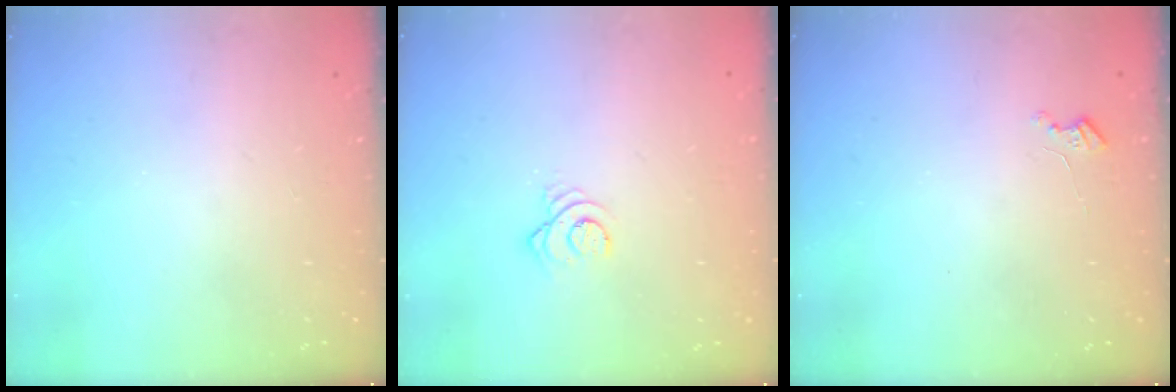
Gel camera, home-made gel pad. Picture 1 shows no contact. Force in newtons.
{"total": 3.3, "press": 3.3, "slide": 0.2}
{"total": 2.7, "press": 2.7, "slide": 0.3}